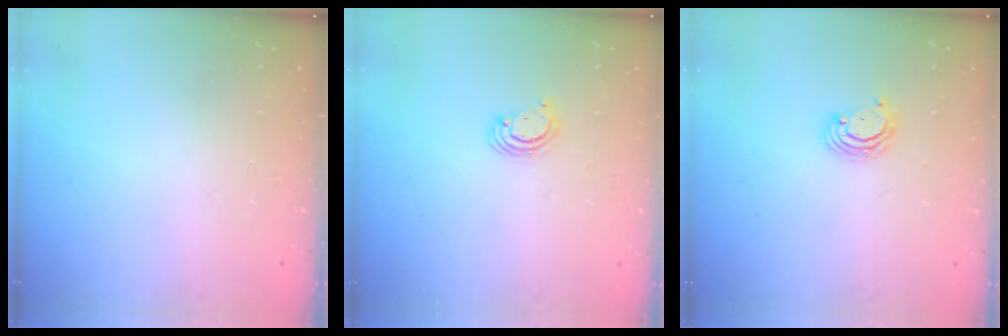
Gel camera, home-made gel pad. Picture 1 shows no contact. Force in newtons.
{"total": 2.5, "press": 2.5, "slide": 0.3}
{"total": 3.6, "press": 3.6, "slide": 0.3}